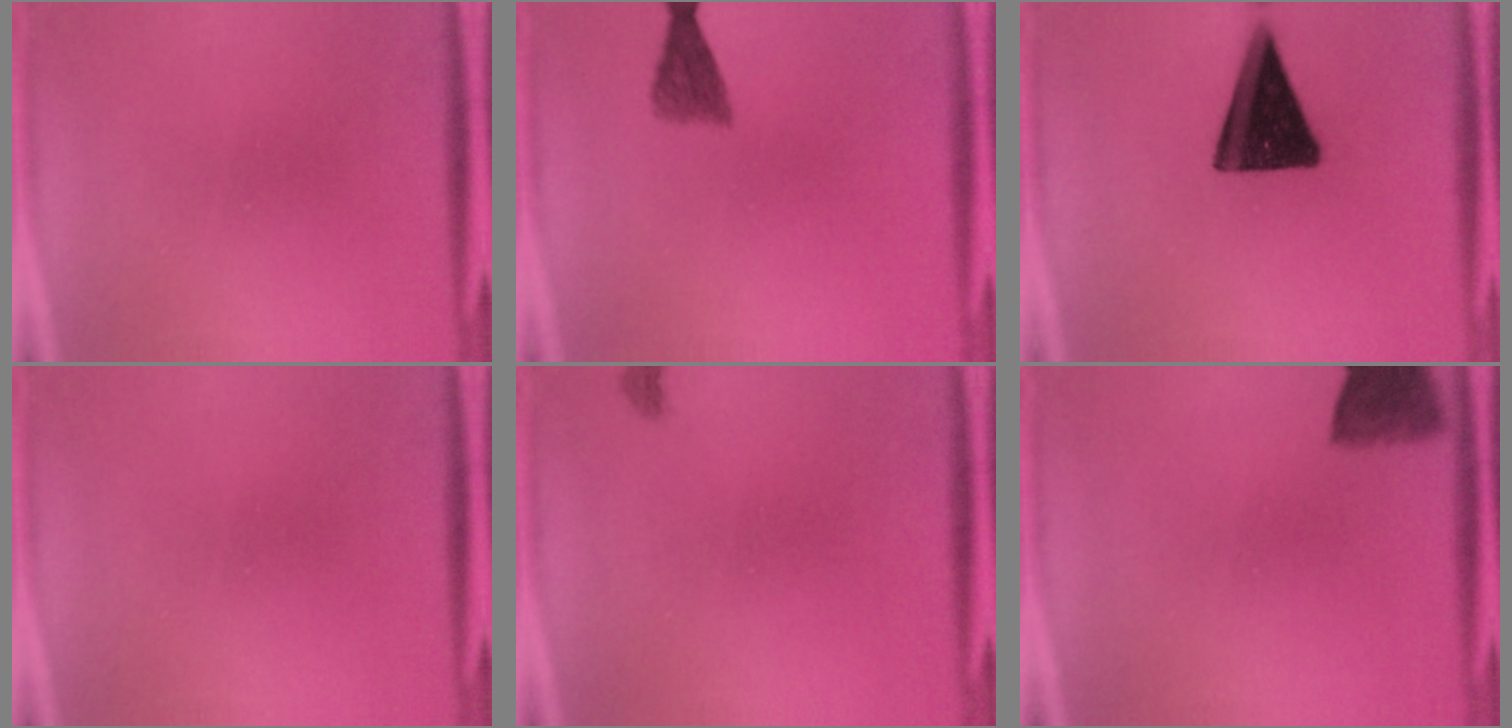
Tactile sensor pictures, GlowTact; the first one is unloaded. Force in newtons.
{"total": 2.9}
{"total": 15.8}
{"total": 0.0}
{"total": 1.1}
{"total": 5.2}